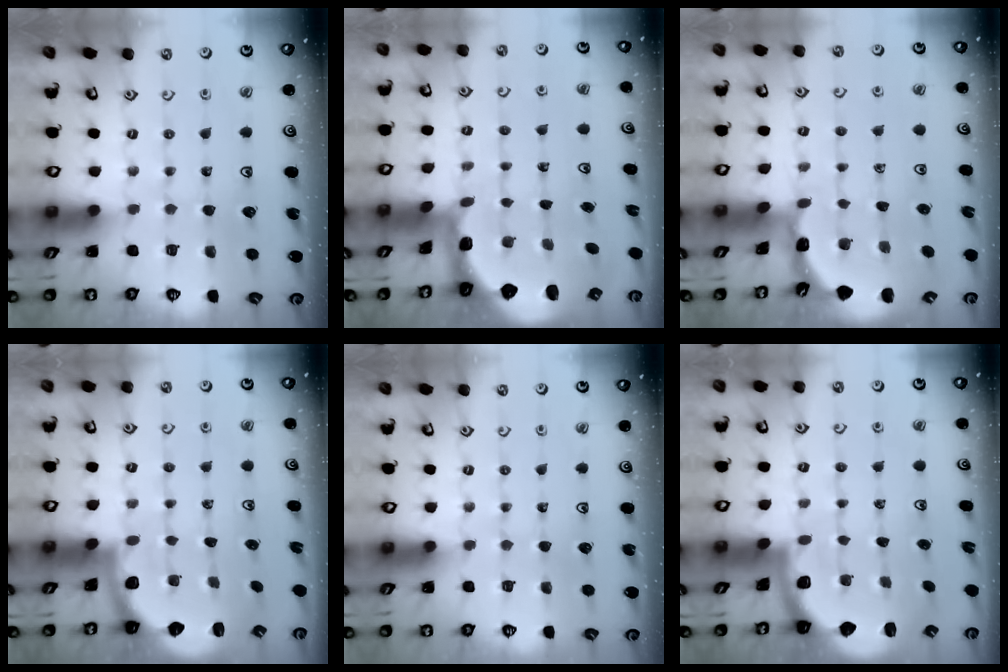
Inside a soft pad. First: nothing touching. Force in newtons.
{"total": 2.3, "press": 1.5, "slide": 1.8}
{"total": 1.6, "press": 1.6, "slide": 0.2}
{"total": 2.2, "press": 2.1, "slide": 0.8}
{"total": 0.0}
{"total": 2.0, "press": 1.9, "slide": 0.5}